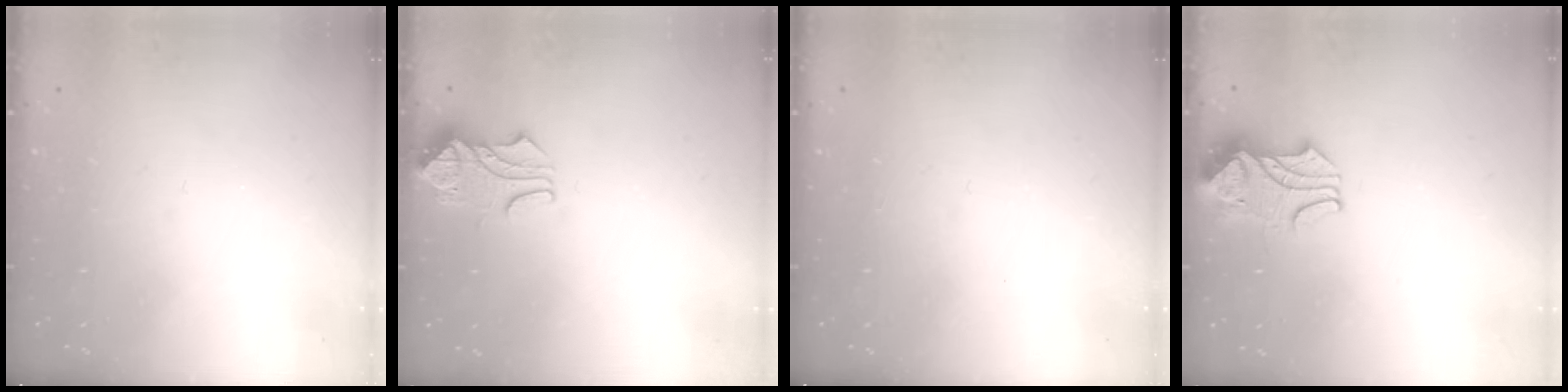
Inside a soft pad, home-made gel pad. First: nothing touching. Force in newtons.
{"total": 1.0, "press": 0.2, "slide": 1.0}
{"total": 0.0}
{"total": 2.1, "press": 2.0, "slide": 0.8}